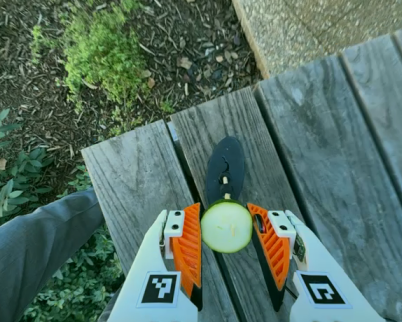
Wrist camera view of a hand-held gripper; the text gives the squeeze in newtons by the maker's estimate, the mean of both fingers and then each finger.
{"total": 9.8, "left": 9.3, "right": 10.4}